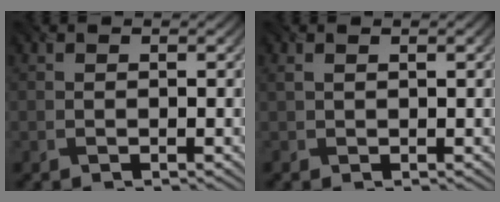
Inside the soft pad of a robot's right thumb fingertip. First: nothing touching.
{"total": 1.6, "force": [0.9, 0.3, 1.3], "torque": [-0.027, 0.006, 0.018]}